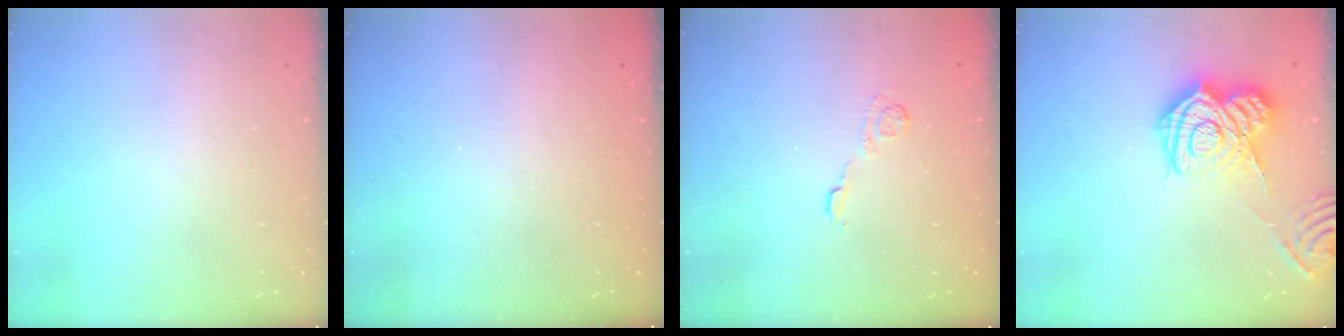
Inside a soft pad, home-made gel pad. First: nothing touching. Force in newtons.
{"total": 2.3, "press": 2.1, "slide": 0.8}
{"total": 5.0, "press": 4.8, "slide": 1.4}
{"total": 16.6, "press": 16.6, "slide": 1.1}